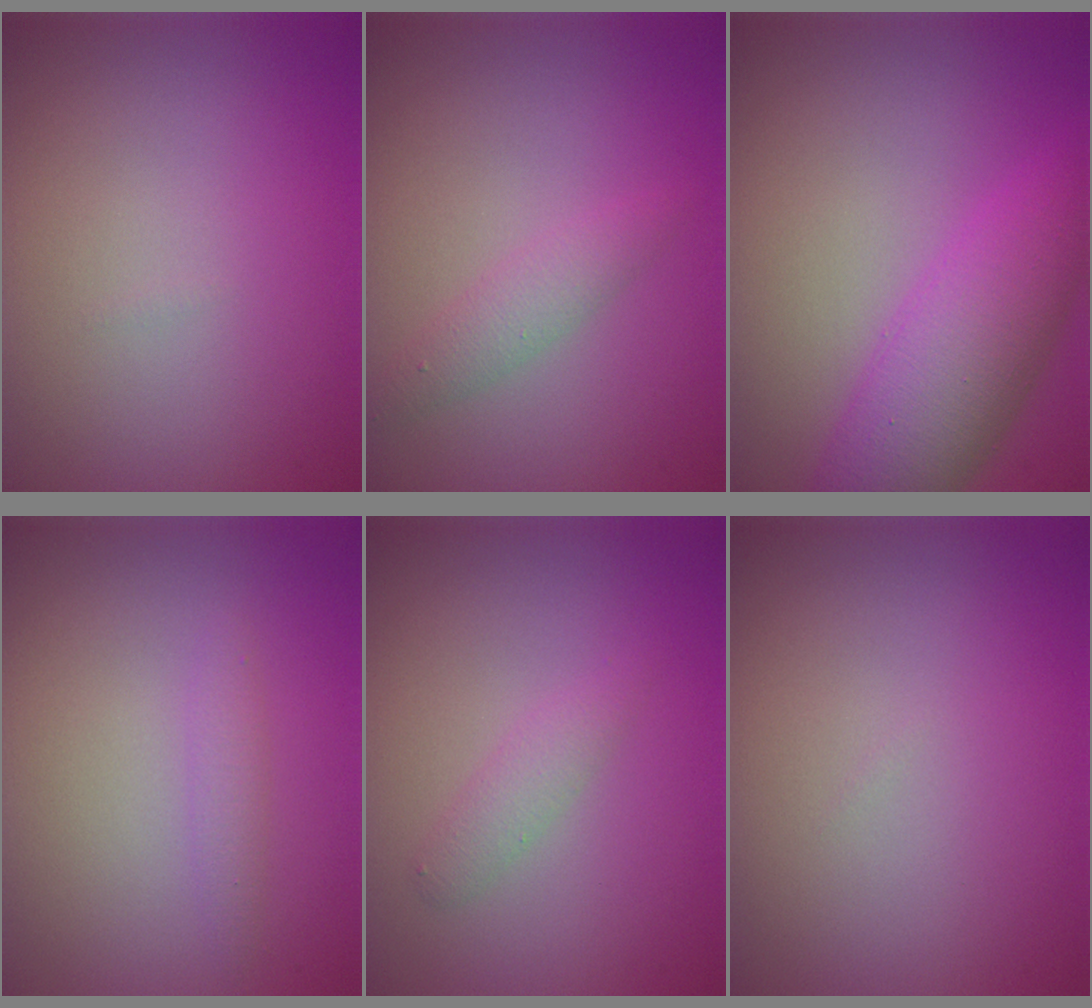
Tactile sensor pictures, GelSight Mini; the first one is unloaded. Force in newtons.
{"total": 1.8, "press": 1.8, "slide": 0.1}
{"total": 7.1, "press": 7.1, "slide": 0.3}
{"total": 1.1, "press": 1.1, "slide": 0.0}
{"total": 1.4, "press": 1.4, "slide": 0.0}
{"total": 0.0}